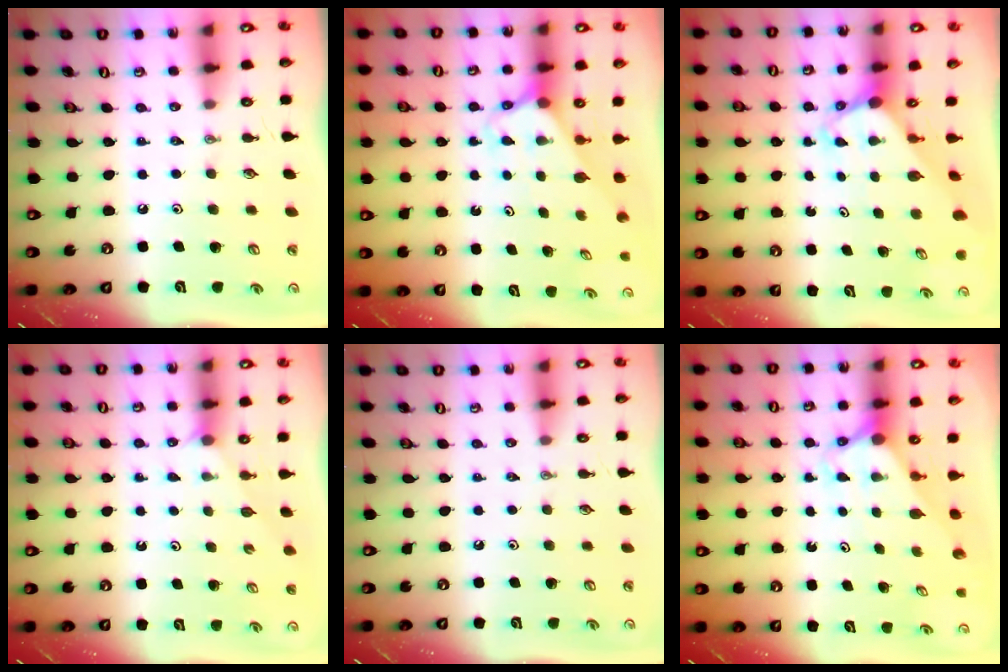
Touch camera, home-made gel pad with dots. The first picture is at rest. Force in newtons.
{"total": 2.5, "press": 2.5, "slide": 0.2}
{"total": 2.9, "press": 2.9, "slide": 0.2}
{"total": 1.5, "press": 1.5, "slide": 0.2}
{"total": 0.0}
{"total": 2.9, "press": 2.9, "slide": 0.0}